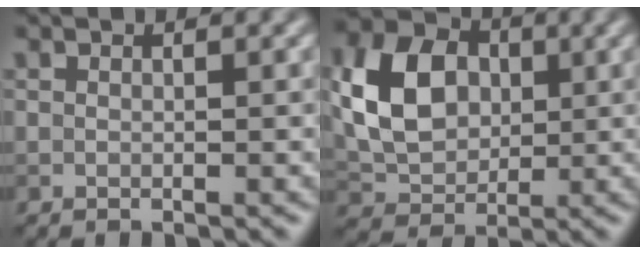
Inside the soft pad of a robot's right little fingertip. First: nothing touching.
{"total": 7.7, "force": [1.1, 5.7, 5.0], "torque": [-0.104, 0.009, 0.021]}